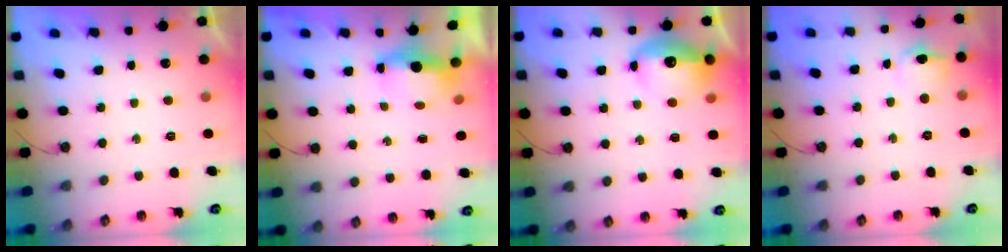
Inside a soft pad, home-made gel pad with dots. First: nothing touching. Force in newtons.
{"total": 5.1, "press": 4.9, "slide": 1.3}
{"total": 13.0, "press": 13.0, "slide": 1.1}
{"total": 5.9, "press": 5.8, "slide": 1.5}